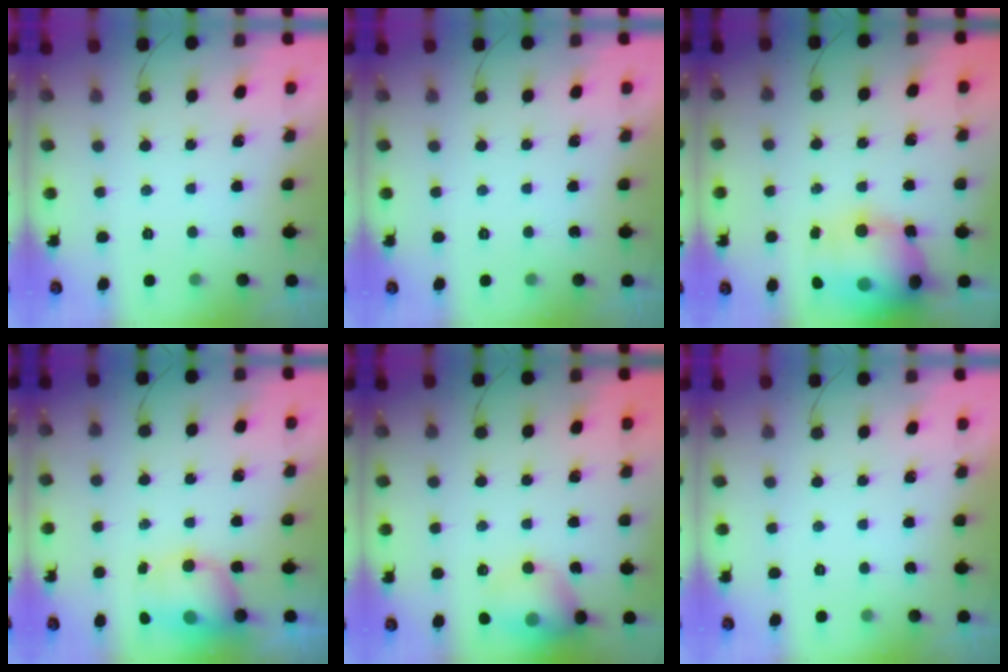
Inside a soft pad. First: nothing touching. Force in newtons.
{"total": 0.0}
{"total": 18.4, "press": 18.0, "slide": 4.2}
{"total": 12.7, "press": 10.7, "slide": 6.9}
{"total": 14.8, "press": 13.3, "slide": 6.5}
{"total": 0.0}